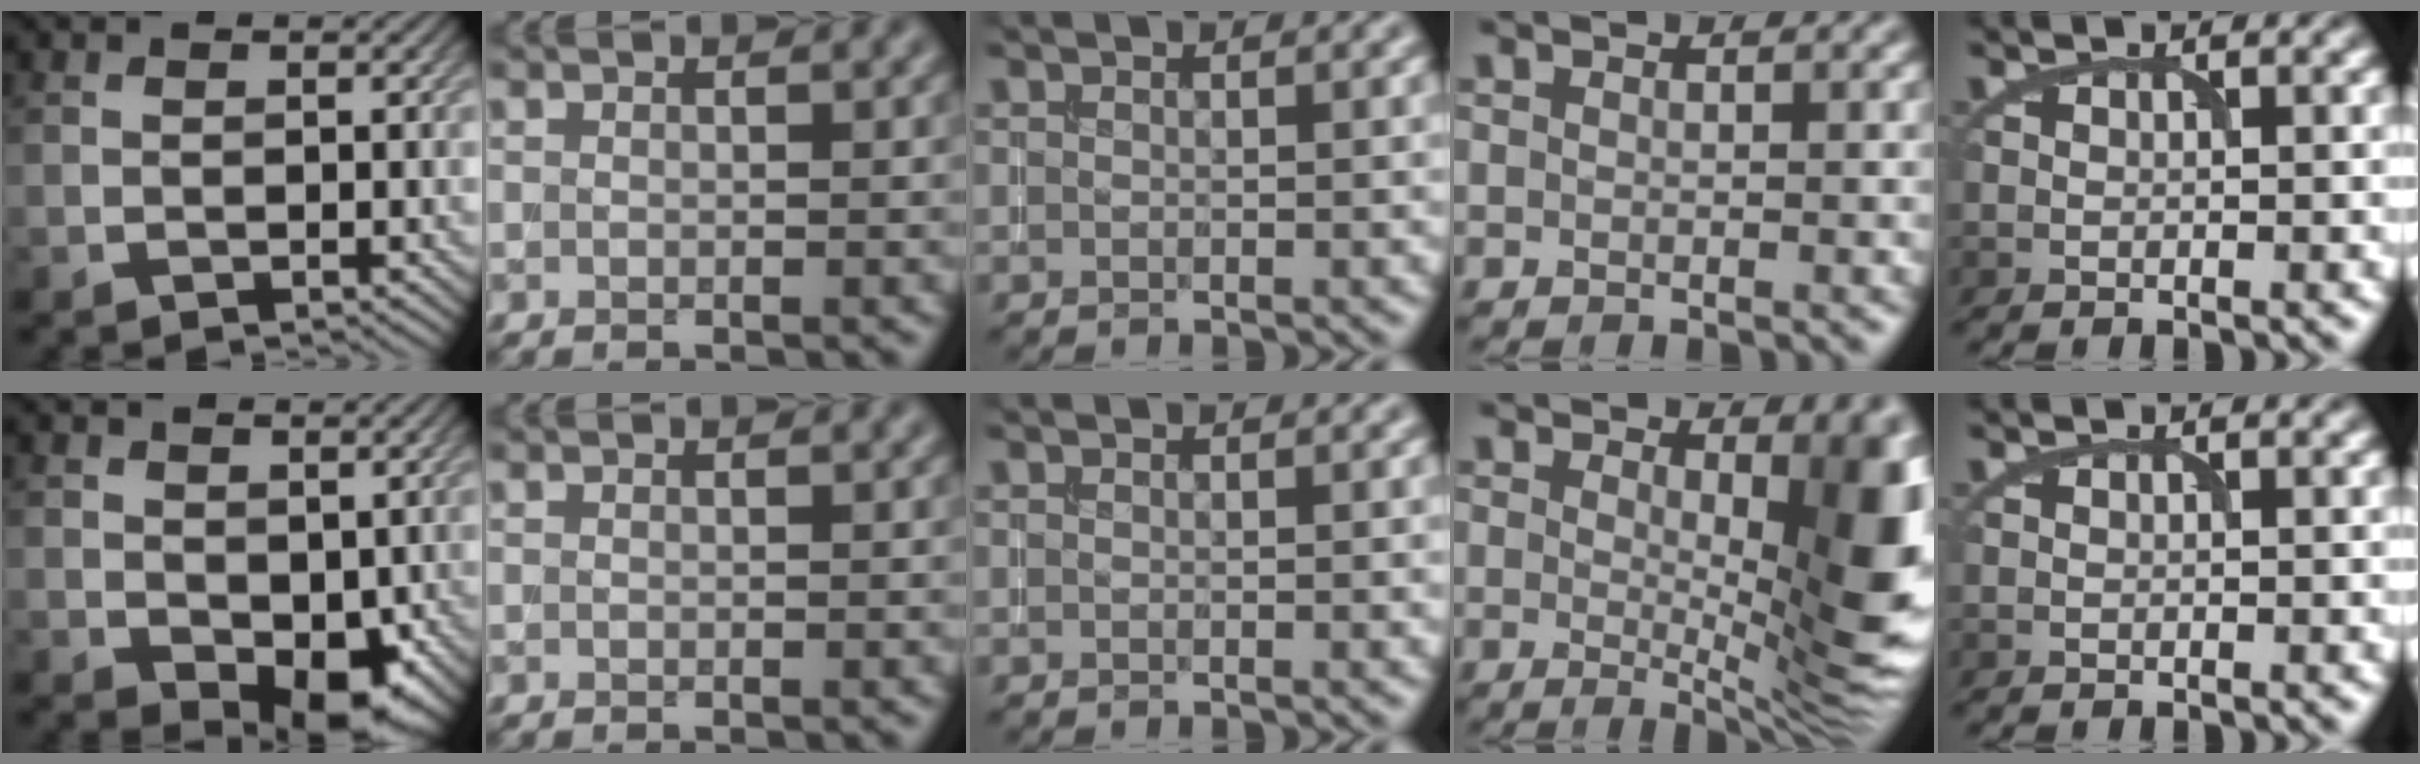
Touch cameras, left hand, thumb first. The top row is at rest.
{"thumb": {"total": 6.7, "force": [-0.4, 4.4, 5.1], "torque": [-0.084, -0.025, 0.005]}, "ring": {"total": 11.2, "force": [1.1, 3.8, 10.5], "torque": [-0.106, -0.014, 0.023]}}